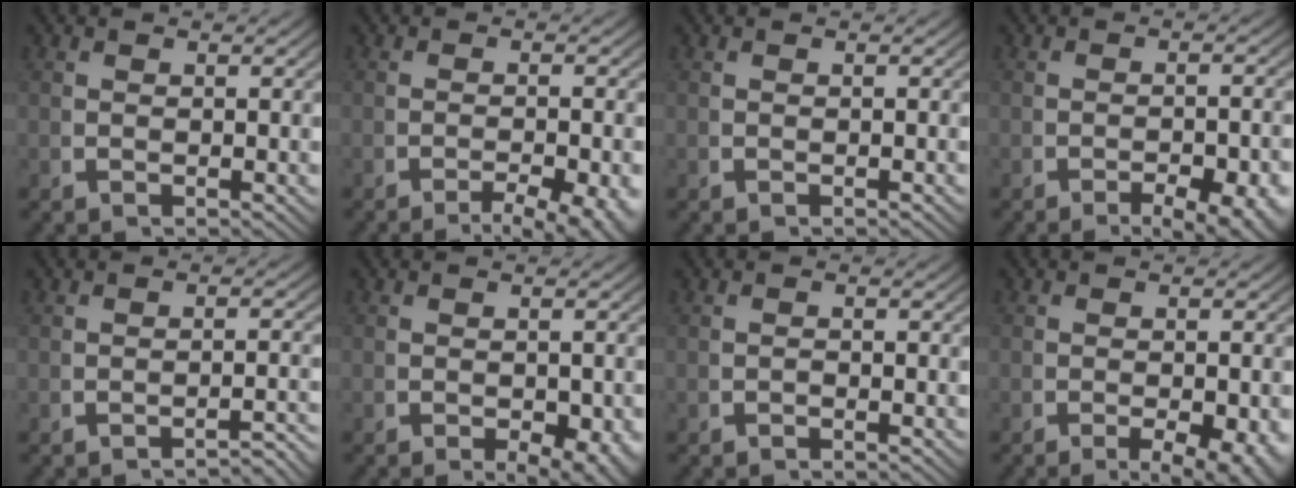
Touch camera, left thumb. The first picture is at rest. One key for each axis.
{"total": 5.0, "fx": -3.4, "fy": 1.6, "fz": 3.3, "tx": -0.045, "ty": -0.015, "tz": -0.048}
{"total": 0.0}
{"total": 5.4, "fx": -3.1, "fy": 1.9, "fz": 3.9, "tx": -0.051, "ty": -0.017, "tz": -0.044}
{"total": 2.9, "fx": -2.7, "fy": 0.2, "fz": 1.0, "tx": -0.019, "ty": -0.003, "tz": -0.038}
{"total": 4.2, "fx": -1.8, "fy": 2.1, "fz": 3.2, "tx": -0.046, "ty": -0.025, "tz": -0.017}
{"total": 0.6, "fx": -0.5, "fy": 0.0, "fz": 0.1, "tx": 0.000, "ty": 0.001, "tz": -0.011}
{"total": 4.9, "fx": -2.4, "fy": 2.0, "fz": 3.8, "tx": -0.054, "ty": -0.021, "tz": -0.027}